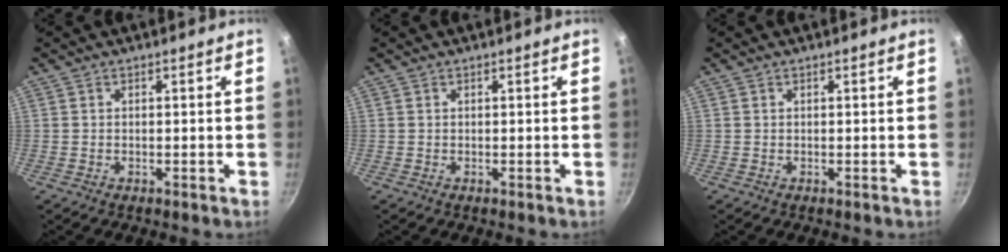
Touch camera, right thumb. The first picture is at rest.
{"total": 0.0}
{"total": 0.0}